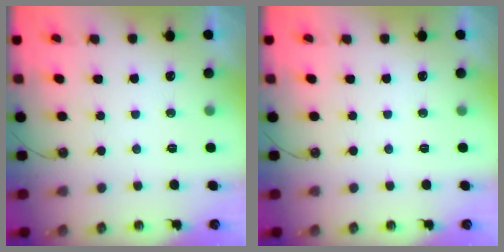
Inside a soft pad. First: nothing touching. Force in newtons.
{"total": 0.0}